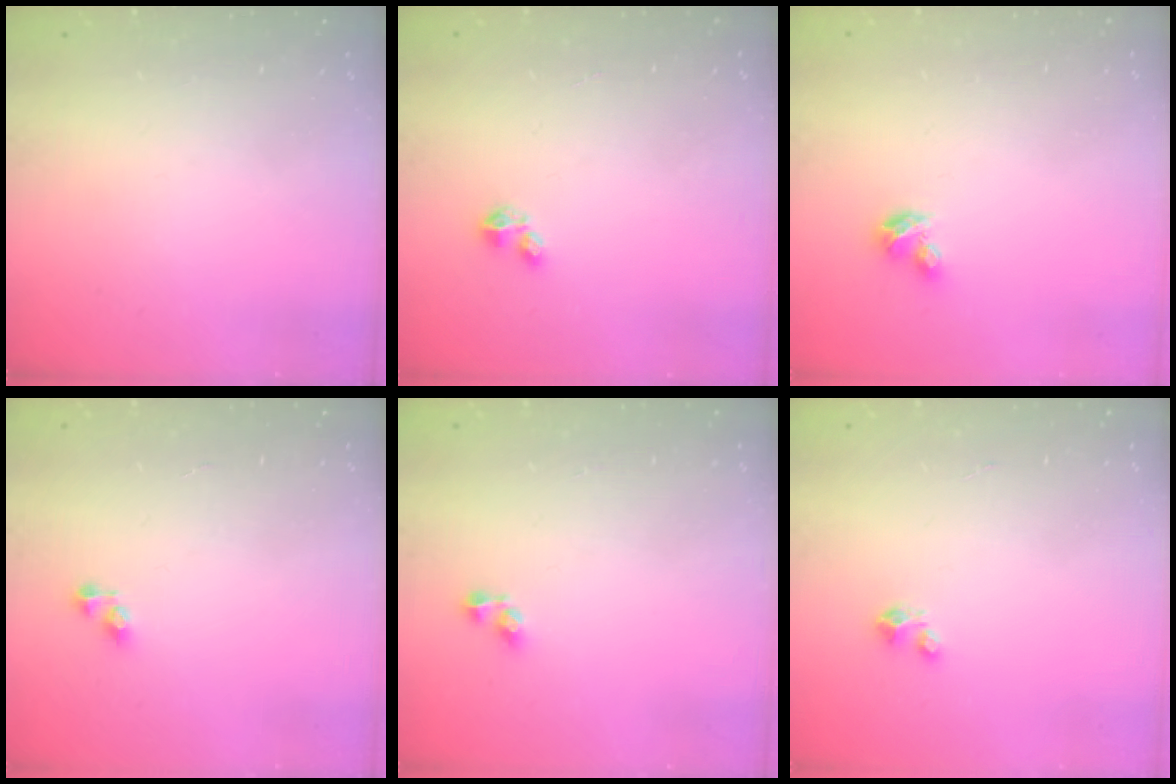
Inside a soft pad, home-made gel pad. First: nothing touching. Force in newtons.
{"total": 2.7, "press": 2.7, "slide": 0.4}
{"total": 3.1, "press": 3.1, "slide": 0.5}
{"total": 3.1, "press": 3.1, "slide": 0.4}
{"total": 3.6, "press": 3.6, "slide": 0.1}
{"total": 2.1, "press": 2.1, "slide": 0.1}